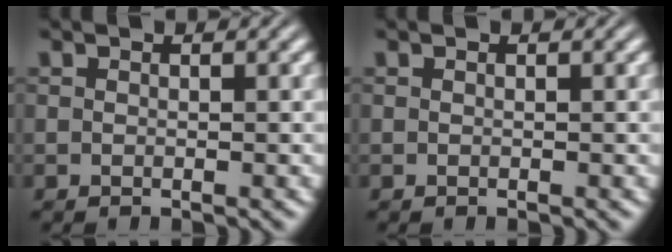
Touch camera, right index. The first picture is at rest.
{"total": 0.0}